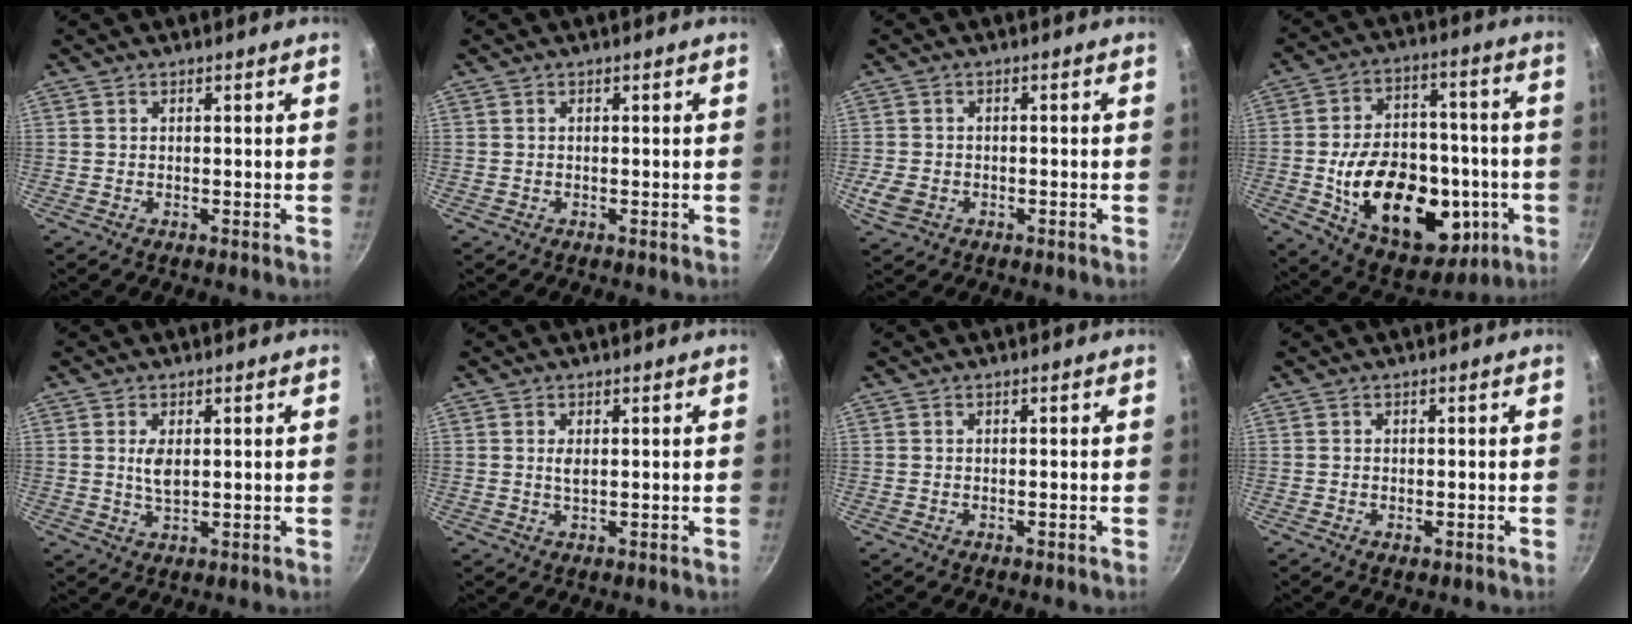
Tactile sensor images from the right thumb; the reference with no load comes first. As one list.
[{"total": 0.0}, {"total": 4.3, "force": [-1.5, 3.2, 2.5], "torque": [-0.055, 0.006, -0.025]}, {"total": 26.8, "force": [-6.2, 17.0, 19.7], "torque": [-0.276, 0.036, -0.075]}, {"total": 3.5, "force": [0.8, 1.7, 3.0], "torque": [-0.054, -0.008, 0.017]}, {"total": 1.6, "force": [0.4, 0.7, 1.4], "torque": [-0.028, -0.001, 0.008]}, {"total": 0.0}, {"total": 1.2, "force": [-0.4, 0.7, 0.9], "torque": [-0.014, -0.001, -0.006]}]